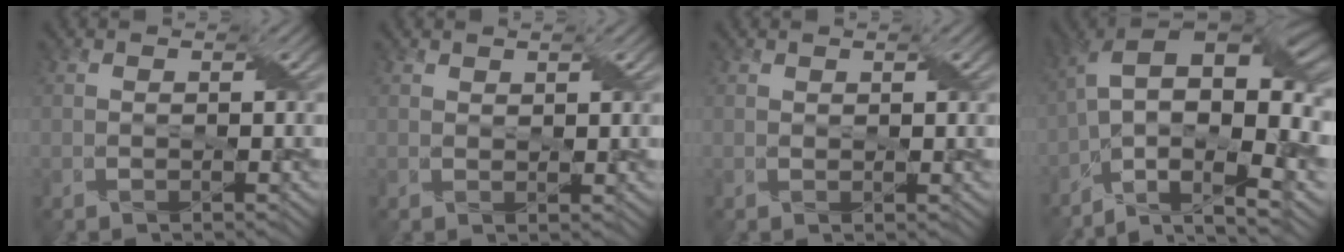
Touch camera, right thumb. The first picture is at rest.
{"total": 1.3, "force": [1.0, 0.5, 0.7], "torque": [-0.015, -0.001, 0.023]}
{"total": 1.0, "force": [0.7, 0.4, 0.6], "torque": [-0.013, 0.000, 0.016]}
{"total": 17.4, "force": [-2.1, 9.1, 14.6], "torque": [-0.261, -0.018, -0.027]}